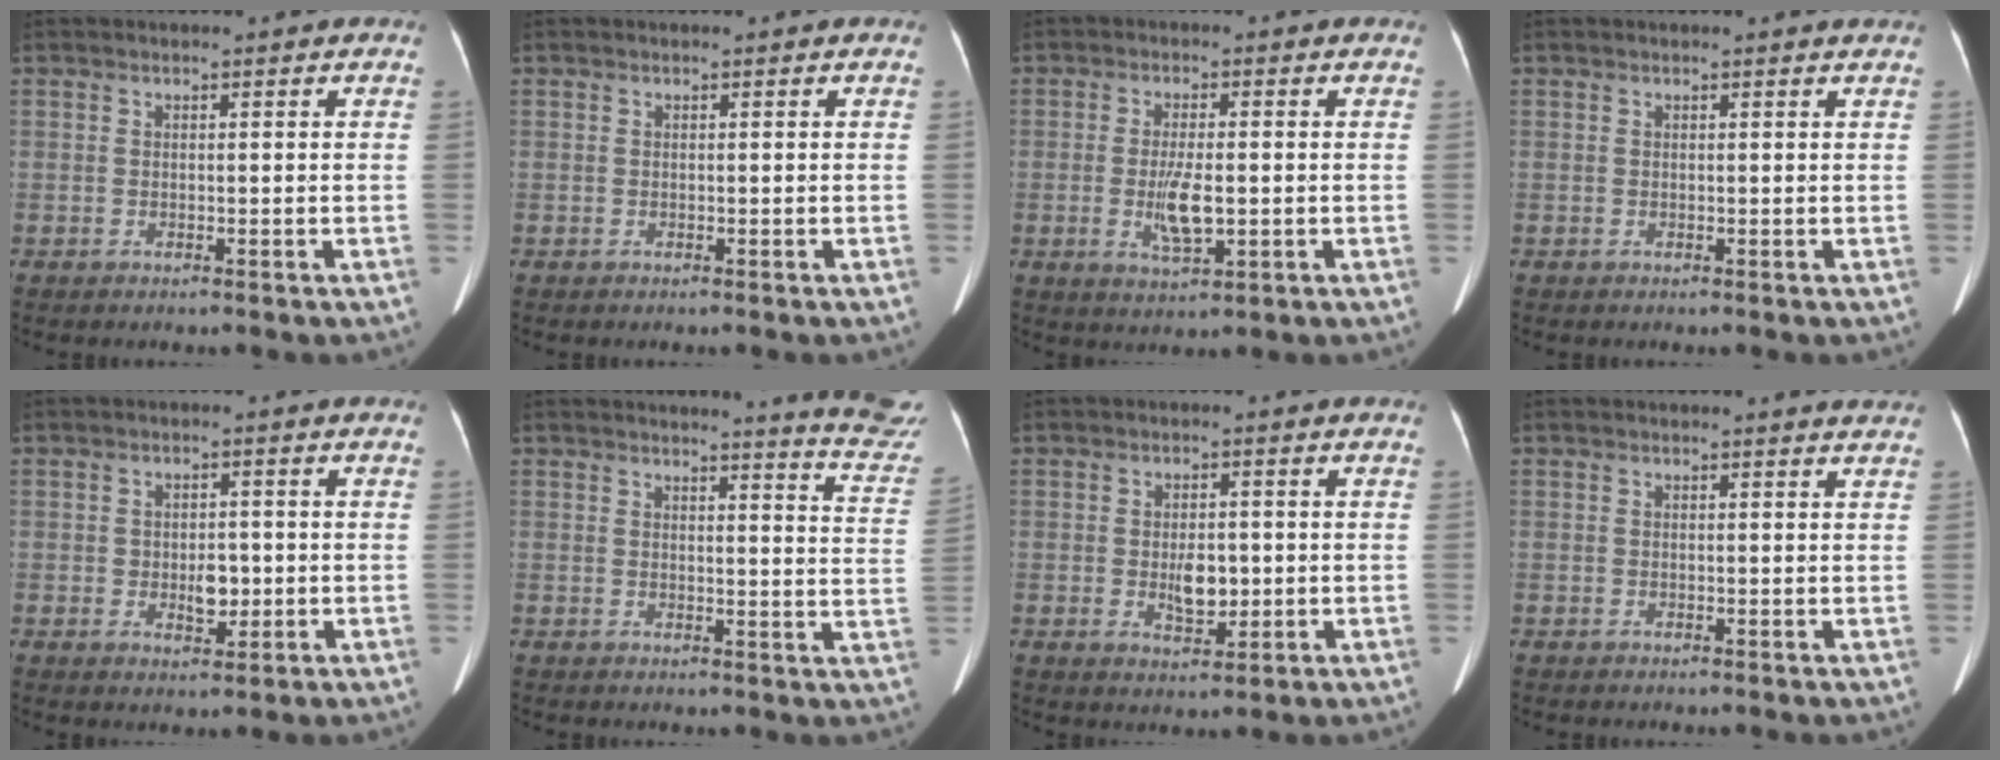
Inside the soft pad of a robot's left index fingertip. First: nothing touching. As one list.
[{"total": 0.0}, {"total": 5.3, "force": [-0.8, 1.4, 5.0], "torque": [-0.101, -0.008, -0.009]}, {"total": 0.9, "force": [0.8, -0.1, 0.1], "torque": [-0.013, -0.005, 0.006]}, {"total": 3.6, "force": [-0.5, 2.2, 2.8], "torque": [-0.042, 0.005, 0.000]}, {"total": 11.7, "force": [11.5, -1.1, 1.7], "torque": [-0.009, -0.109, 0.100]}, {"total": 4.4, "force": [-0.5, 2.2, 3.7], "torque": [-0.064, -0.001, 0.001]}, {"total": 2.0, "force": [1.9, -0.3, 0.4], "torque": [-0.015, -0.010, 0.011]}]